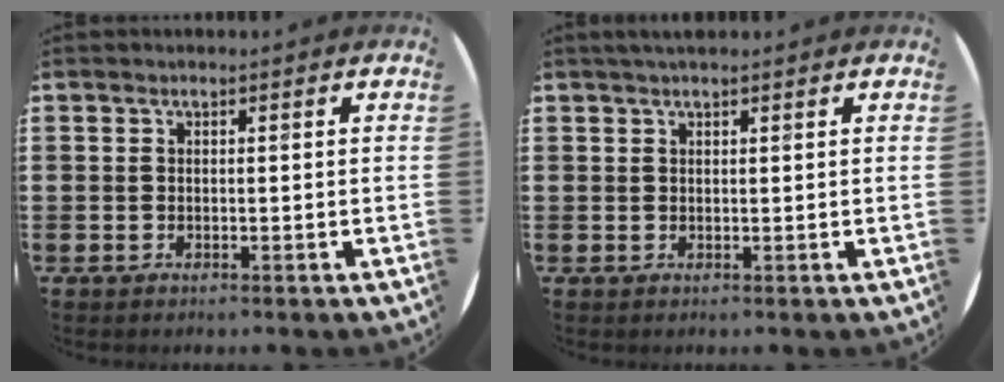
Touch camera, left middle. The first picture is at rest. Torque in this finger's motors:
{"motor_torque": [0.59, -0.38, 0.05, 0.00]}